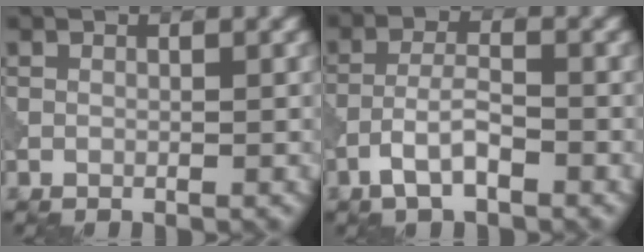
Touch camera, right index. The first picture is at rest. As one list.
[{"total": 3.2, "force": [-1.8, 0.9, 2.4], "torque": [-0.051, 0.008, -0.041]}]